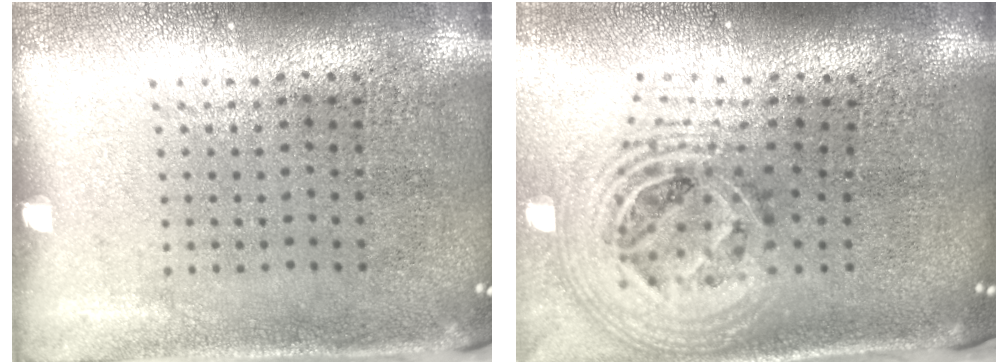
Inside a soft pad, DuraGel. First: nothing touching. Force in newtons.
{"total": 2.7, "press": 1.9, "slide": 1.9}